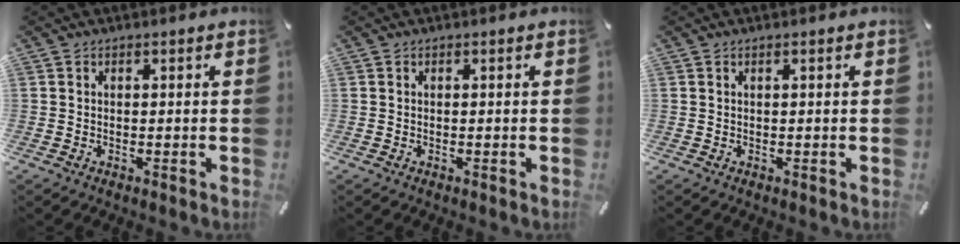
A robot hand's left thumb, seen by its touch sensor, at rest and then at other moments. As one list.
[{"total": 0.0}, {"total": 0.5, "force": [0.2, 0.0, 0.5], "torque": [-0.007, 0.001, 0.003]}]